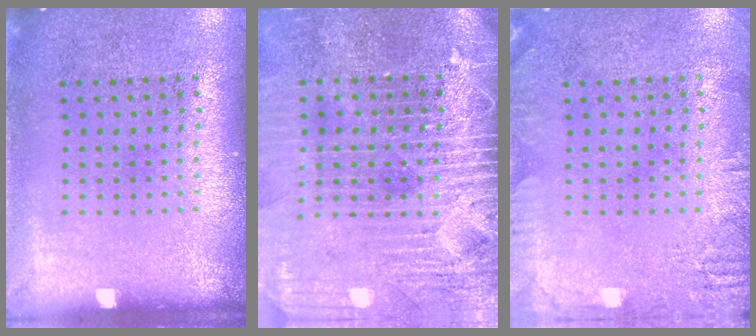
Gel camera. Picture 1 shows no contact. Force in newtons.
{"total": 4.3, "press": 3.7, "slide": 2.2}
{"total": 2.2, "press": 2.2, "slide": 0.3}